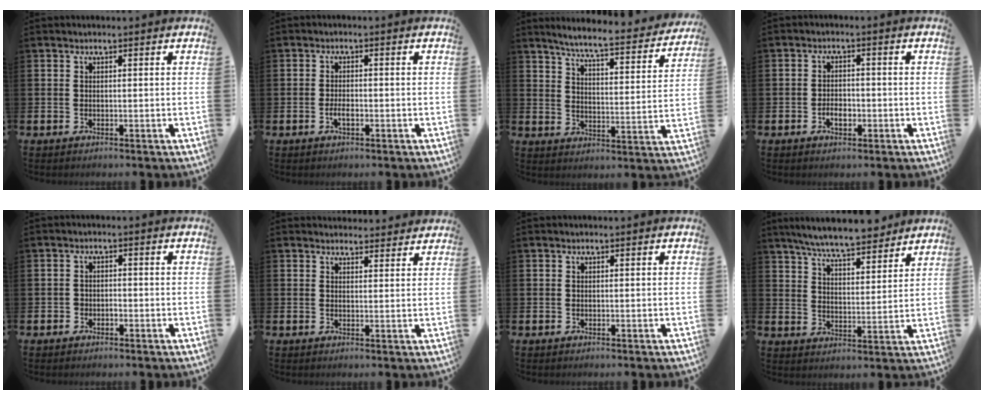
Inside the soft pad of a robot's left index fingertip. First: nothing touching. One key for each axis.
{"total": 1.8, "fx": -0.6, "fy": 0.8, "fz": 1.5, "tx": -0.026, "ty": -0.001, "tz": -0.011}
{"total": 6.4, "fx": 5.8, "fy": 0.2, "fz": 2.7, "tx": -0.069, "ty": -0.047, "tz": 0.091}
{"total": 2.5, "fx": -0.9, "fy": 1.6, "fz": 1.8, "tx": -0.023, "ty": -0.002, "tz": -0.019}
{"total": 0.7, "fx": -0.4, "fy": 0.6, "fz": 0.1, "tx": -0.008, "ty": 0.006, "tz": -0.009}
{"total": 2.8, "fx": 2.7, "fy": 0.6, "fz": -0.2, "tx": 0.010, "ty": -0.017, "tz": 0.047}
{"total": 0.0}
{"total": 7.6, "fx": 7.2, "fy": 0.9, "fz": 2.4, "tx": -0.067, "ty": -0.039, "tz": 0.128}